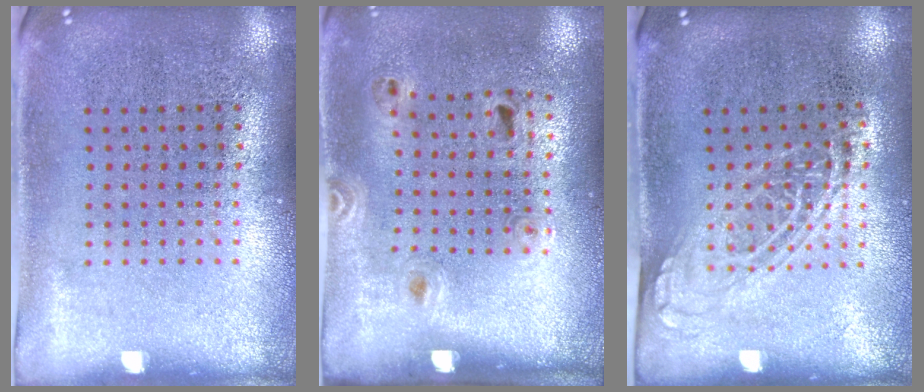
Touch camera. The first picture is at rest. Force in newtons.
{"total": 1.3, "press": 0.8, "slide": 1.1}
{"total": 1.4, "press": 1.1, "slide": 0.8}